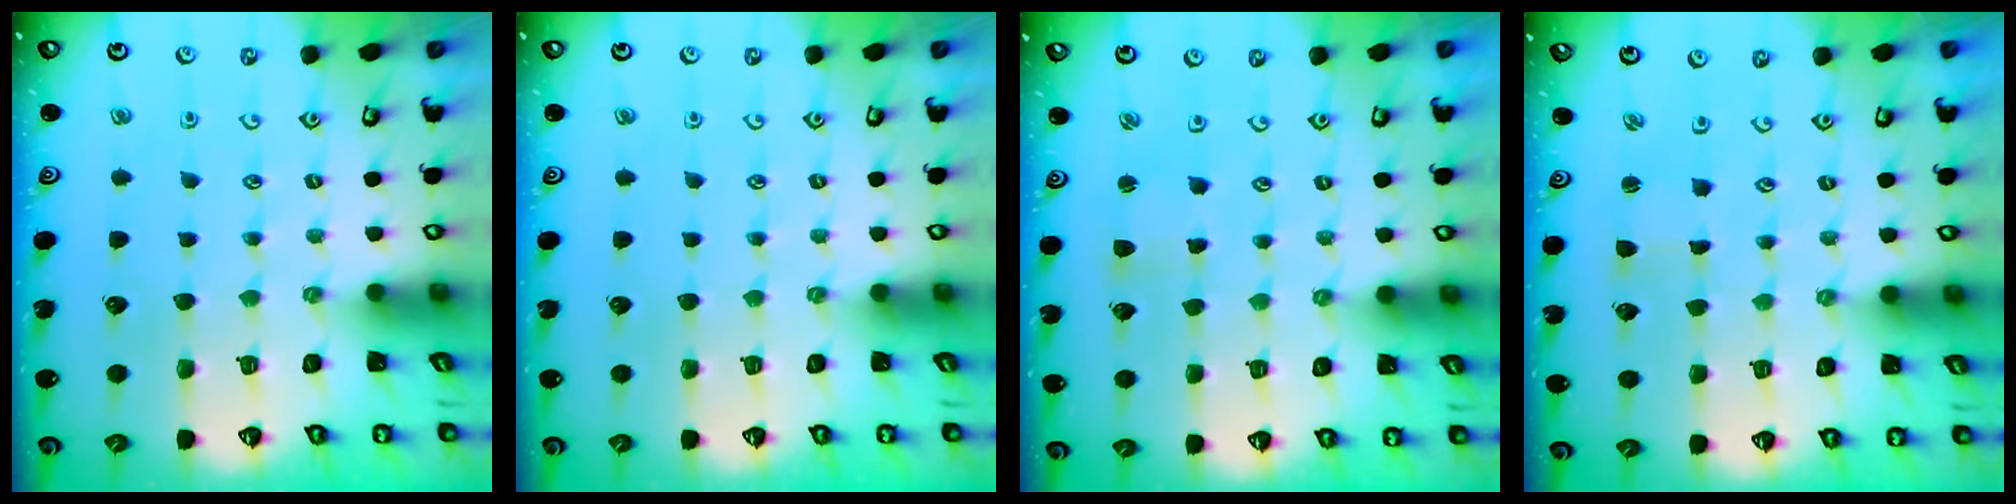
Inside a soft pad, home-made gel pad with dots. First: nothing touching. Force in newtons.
{"total": 0.0}
{"total": 2.2, "press": 2.2, "slide": 0.3}
{"total": 0.6, "press": 0.6, "slide": 0.0}